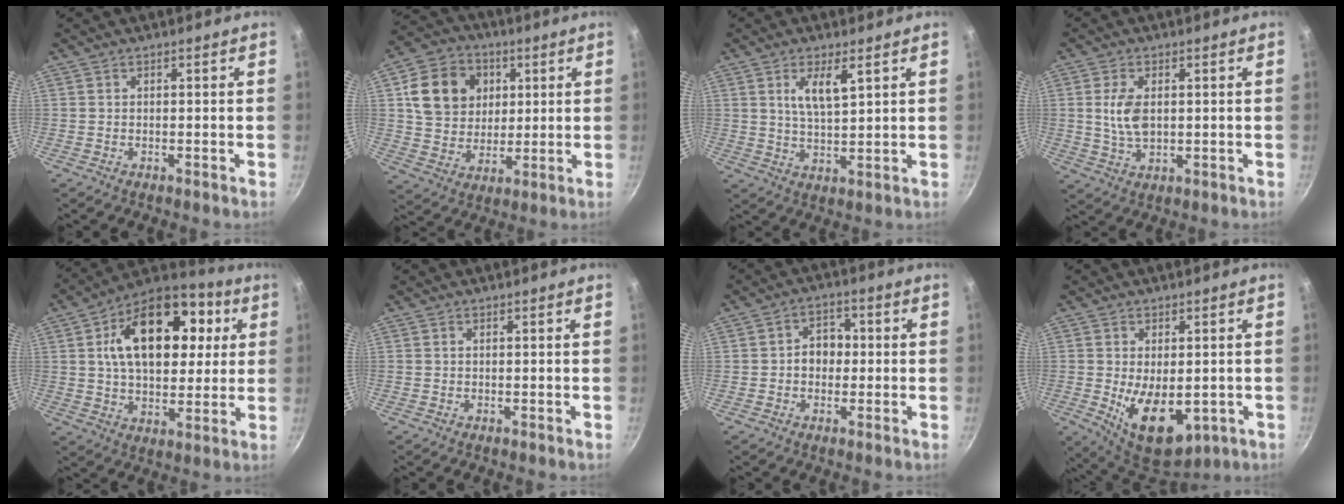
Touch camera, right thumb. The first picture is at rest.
{"total": 14.5, "force": [3.7, 12.4, 6.7], "torque": [-0.092, 0.001, 0.068]}
{"total": 6.3, "force": [2.8, 2.1, 5.2], "torque": [-0.093, -0.020, 0.056]}
{"total": 6.2, "force": [0.8, 3.5, 5.1], "torque": [-0.100, -0.005, 0.021]}
{"total": 22.2, "force": [5.4, 13.4, 16.8], "torque": [-0.225, 0.013, 0.078]}
{"total": 0.0}
{"total": 5.3, "force": [-0.1, 4.1, 3.2], "torque": [-0.027, 0.015, -0.011]}
{"total": 12.5, "force": [-2.6, 7.0, 10.1], "torque": [-0.146, -0.013, -0.016]}